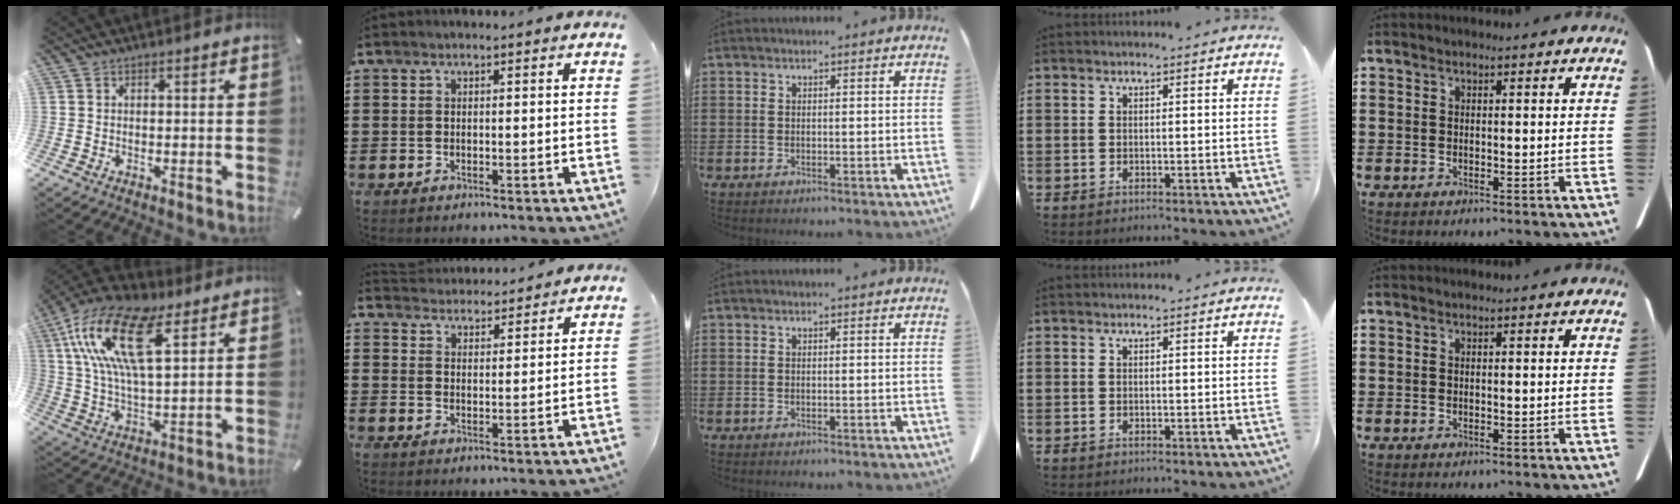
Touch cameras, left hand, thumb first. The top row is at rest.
{"thumb": {"total": 20.5, "force": [10.3, 8.8, 15.3], "torque": [-0.334, -0.025, 0.175]}, "index": {"total": 3.8, "force": [3.8, 0.3, -0.2], "torque": [-0.011, -0.019, 0.070]}}